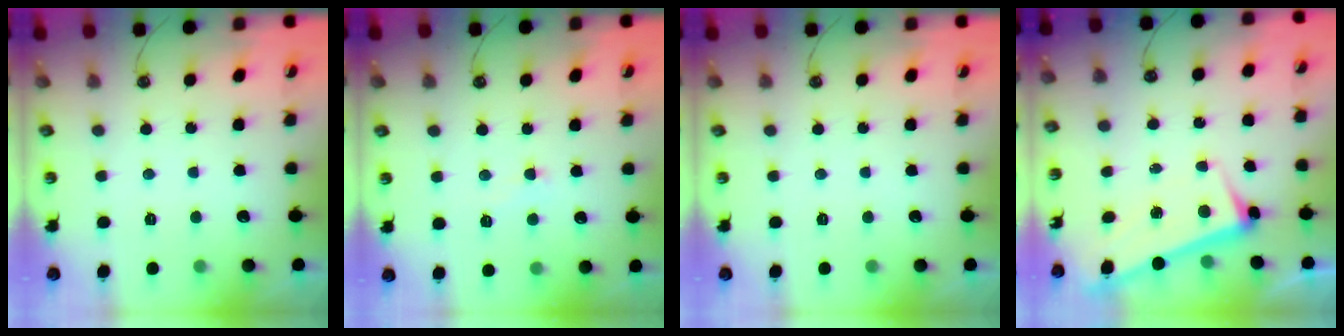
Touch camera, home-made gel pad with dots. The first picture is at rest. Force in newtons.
{"total": 1.5, "press": 1.4, "slide": 0.6}
{"total": 0.0}
{"total": 2.7, "press": 2.6, "slide": 0.7}